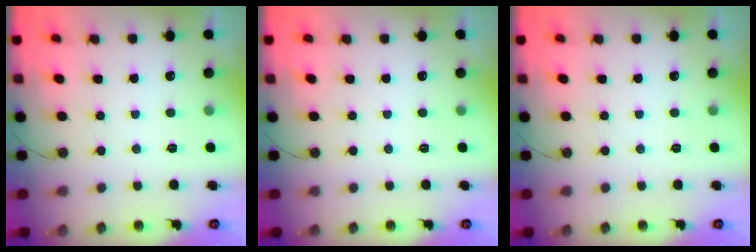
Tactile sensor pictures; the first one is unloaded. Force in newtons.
{"total": 0.0}
{"total": 0.0}